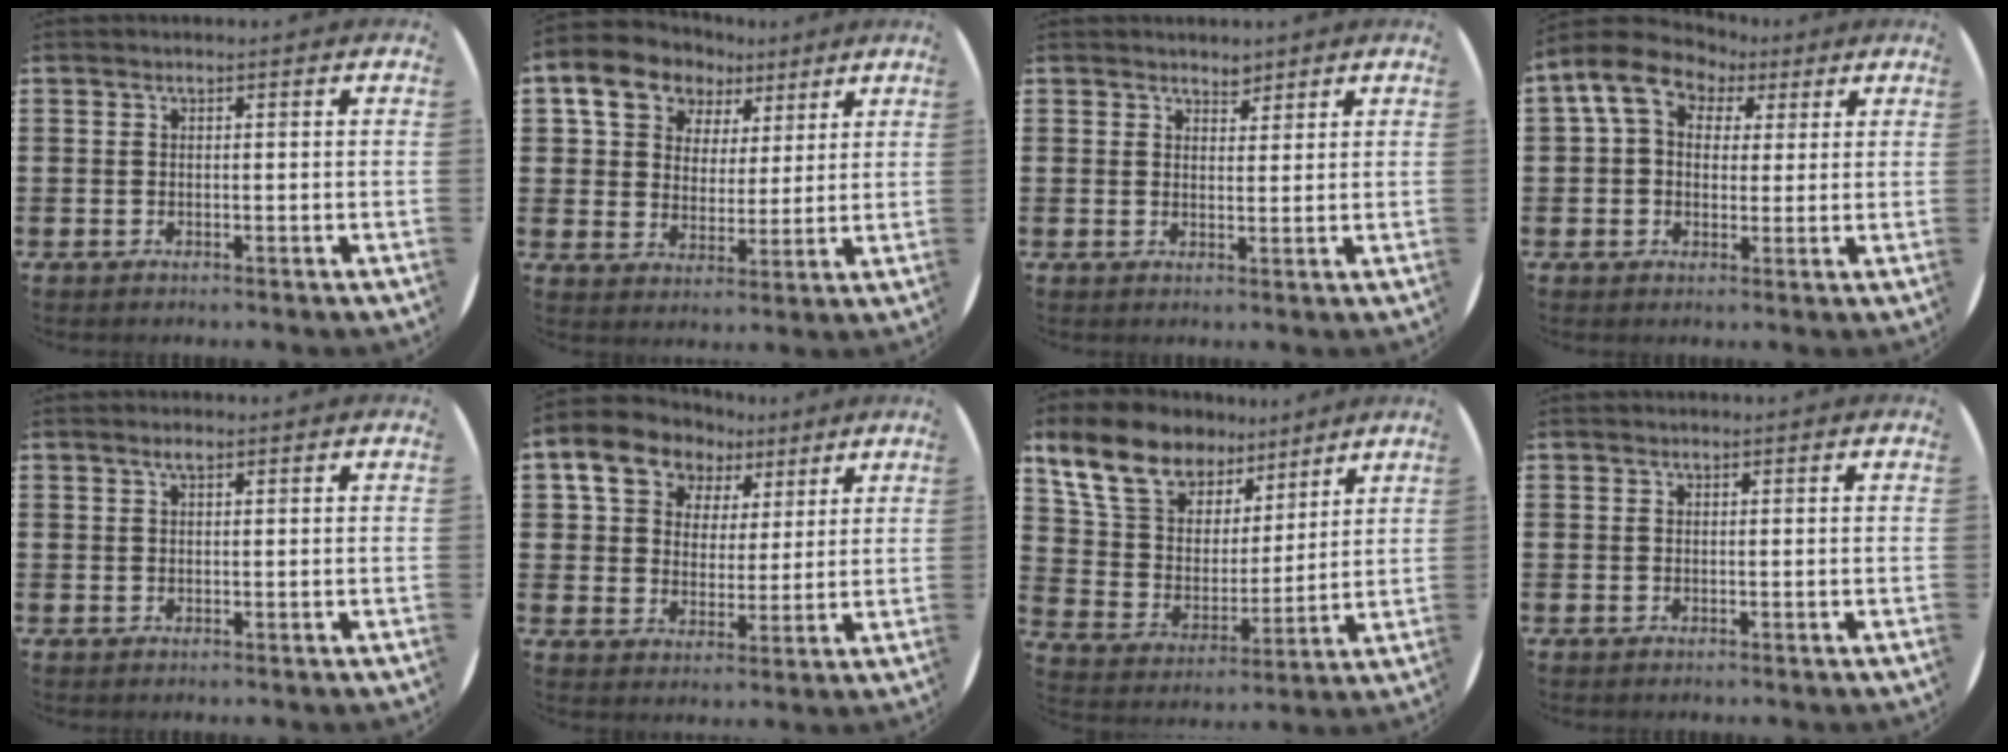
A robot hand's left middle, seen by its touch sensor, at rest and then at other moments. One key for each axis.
{"total": 9.2, "fx": 6.1, "fy": 6.4, "fz": 2.7, "tx": -0.078, "ty": -0.004, "tz": 0.110}
{"total": 2.0, "fx": 1.9, "fy": 0.7, "fz": 0.2, "tx": 0.001, "ty": -0.003, "tz": 0.035}
{"total": 7.4, "fx": 4.3, "fy": 5.2, "fz": 2.9, "tx": -0.073, "ty": 0.004, "tz": 0.078}
{"total": 1.0, "fx": 0.6, "fy": 0.3, "fz": 0.7, "tx": -0.014, "ty": 0.004, "tz": 0.010}
{"total": 9.3, "fx": 6.1, "fy": 6.5, "fz": 2.7, "tx": -0.079, "ty": -0.005, "tz": 0.112}
{"total": 12.3, "fx": 9.8, "fy": 6.5, "fz": 3.6, "tx": -0.131, "ty": -0.048, "tz": 0.188}
{"total": 0.0}